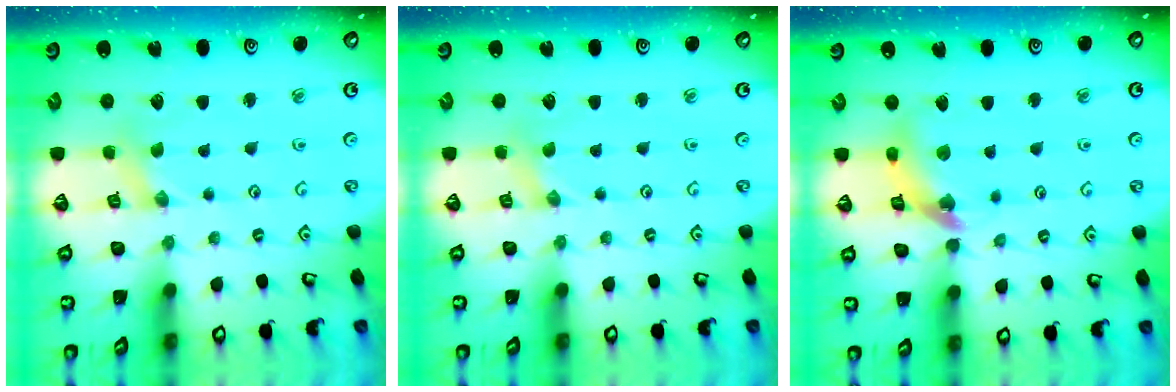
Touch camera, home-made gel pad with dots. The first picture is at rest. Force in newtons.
{"total": 0.0}
{"total": 13.0, "press": 12.9, "slide": 1.5}